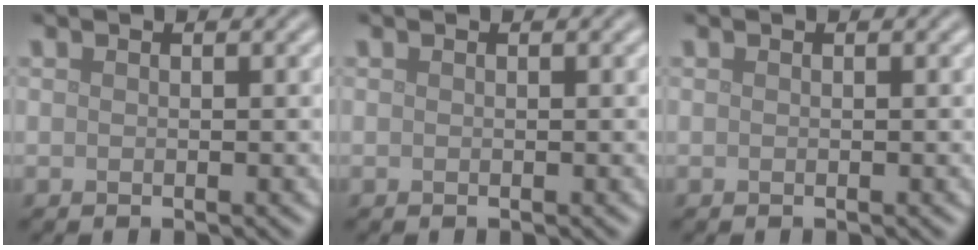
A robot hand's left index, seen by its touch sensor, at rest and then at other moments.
{"total": 0.0}
{"total": 0.0}